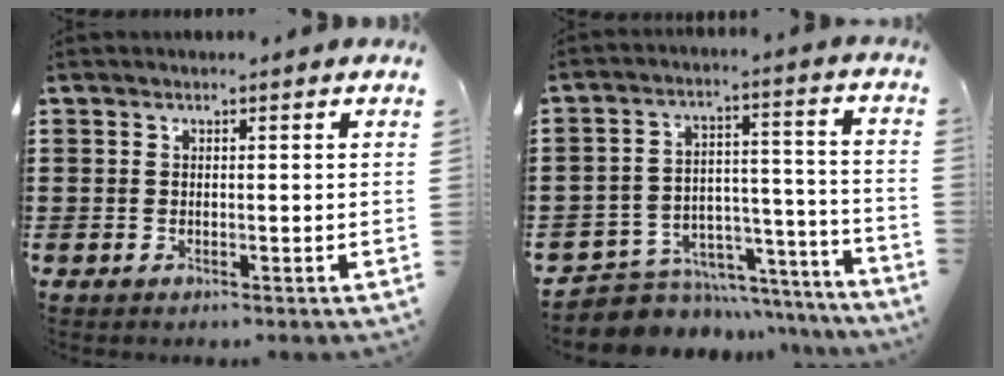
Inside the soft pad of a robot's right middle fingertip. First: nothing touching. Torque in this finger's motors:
{"motor_torque": [2.14, 0.00, 0.08, 0.01]}